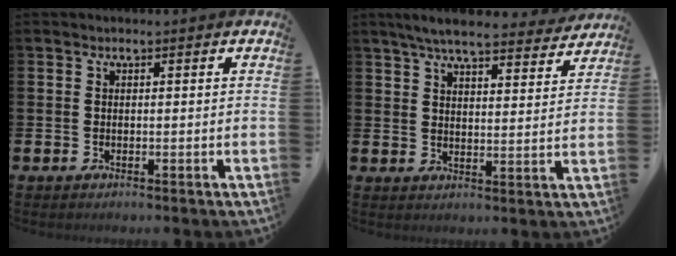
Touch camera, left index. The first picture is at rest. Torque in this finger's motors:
{"motor_torque": [1.10, -1.04, 0.57, 0.21]}